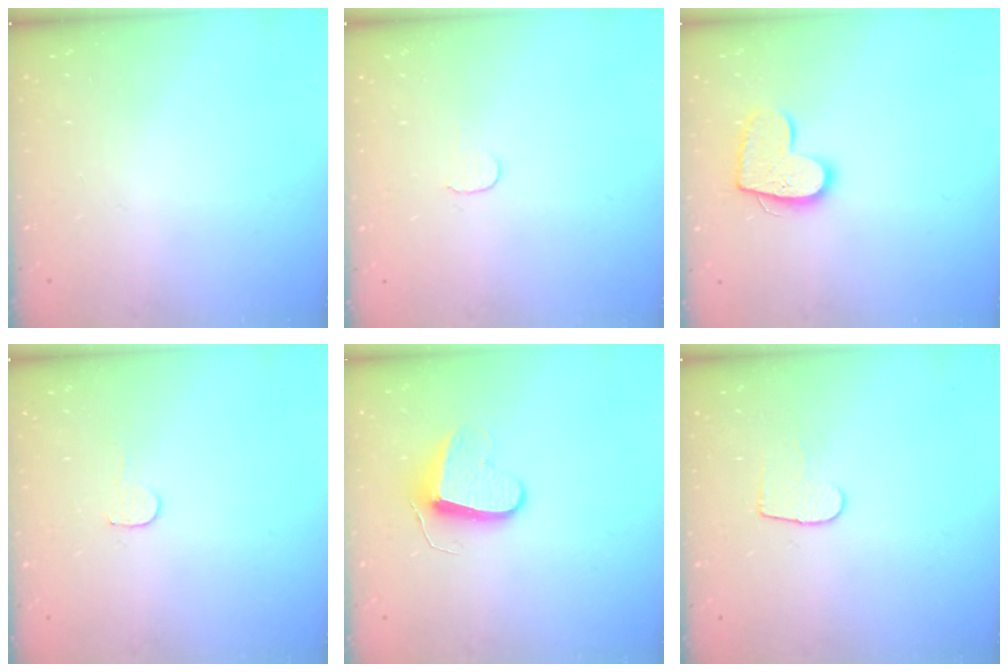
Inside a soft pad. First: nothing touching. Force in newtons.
{"total": 3.9, "press": 3.9, "slide": 0.3}
{"total": 13.0, "press": 13.0, "slide": 0.9}
{"total": 4.1, "press": 4.1, "slide": 0.3}
{"total": 9.4, "press": 9.3, "slide": 0.9}
{"total": 6.3, "press": 6.3, "slide": 0.6}